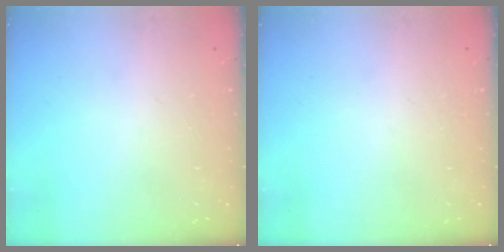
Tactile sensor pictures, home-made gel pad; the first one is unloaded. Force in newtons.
{"total": 0.0}